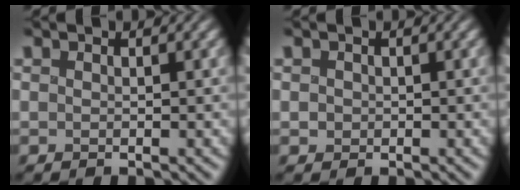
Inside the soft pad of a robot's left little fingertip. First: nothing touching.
{"total": 0.7, "force": [-0.1, 0.7, 0.1], "torque": [0.001, 0.000, 0.001]}